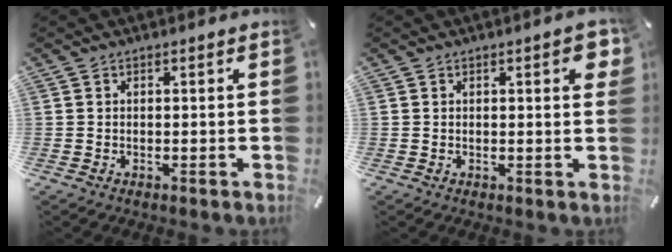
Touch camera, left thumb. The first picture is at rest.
{"total": 3.6, "force": [0.9, 1.1, 3.3], "torque": [-0.048, 0.000, 0.011]}